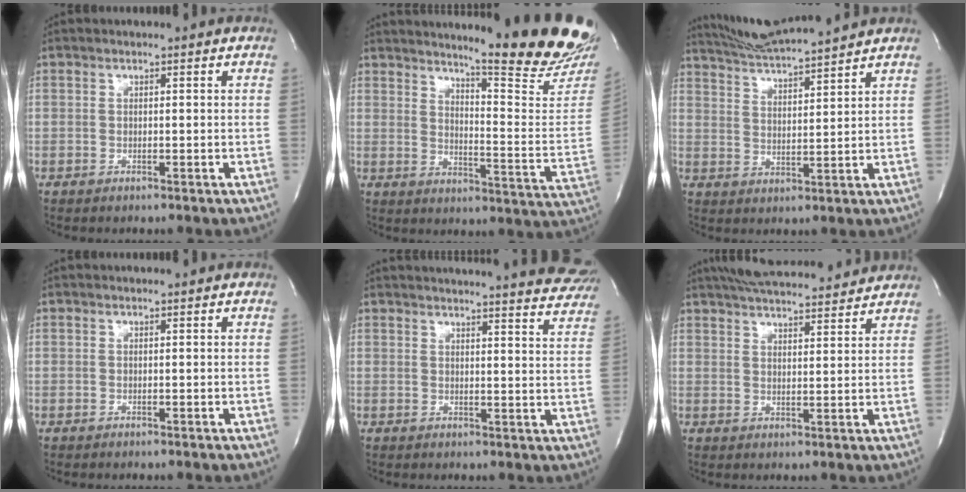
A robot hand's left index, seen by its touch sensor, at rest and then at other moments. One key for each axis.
{"total": 20.9, "fx": 18.4, "fy": 0.2, "fz": 10.0, "tx": -0.142, "ty": -0.121, "tz": 0.222}
{"total": 11.4, "fx": 10.6, "fy": -0.9, "fz": 3.9, "tx": -0.077, "ty": 0.017, "tz": 0.178}
{"total": 0.0}
{"total": 22.2, "fx": 20.9, "fy": 2.6, "fz": 6.8, "tx": -0.096, "ty": -0.062, "tz": 0.229}
{"total": 16.0, "fx": 14.7, "fy": 2.4, "fz": 5.9, "tx": -0.099, "ty": 0.033, "tz": 0.209}